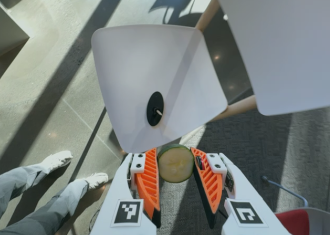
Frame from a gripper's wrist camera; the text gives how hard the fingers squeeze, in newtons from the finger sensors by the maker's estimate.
{"total": 8.8, "left": 8.9, "right": 8.7}